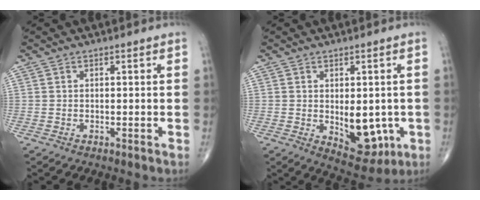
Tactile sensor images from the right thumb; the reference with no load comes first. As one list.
[{"total": 9.3, "force": [-1.3, 5.3, 7.5], "torque": [-0.064, -0.011, -0.002]}]